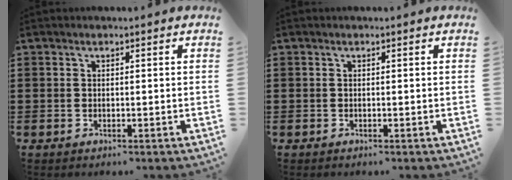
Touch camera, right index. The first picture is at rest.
{"total": 0.0}